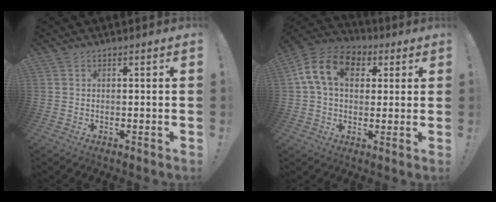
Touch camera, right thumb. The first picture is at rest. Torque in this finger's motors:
{"motor_torque": [1.46, 2.03, 0.72, -0.41, 0.11]}